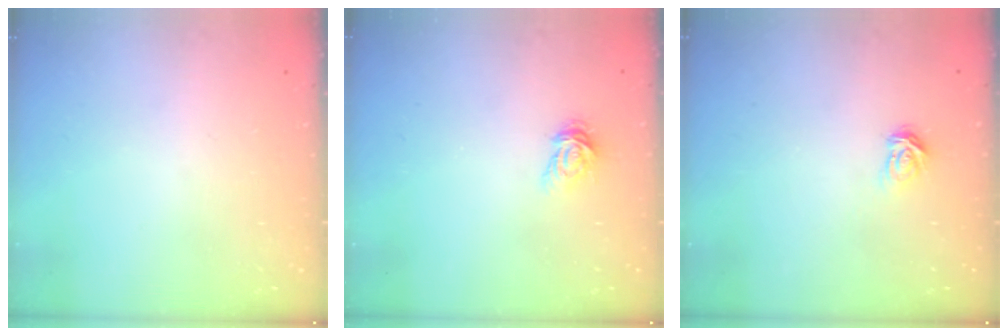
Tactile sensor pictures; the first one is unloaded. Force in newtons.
{"total": 3.4, "press": 3.4, "slide": 0.4}
{"total": 3.8, "press": 3.8, "slide": 0.5}